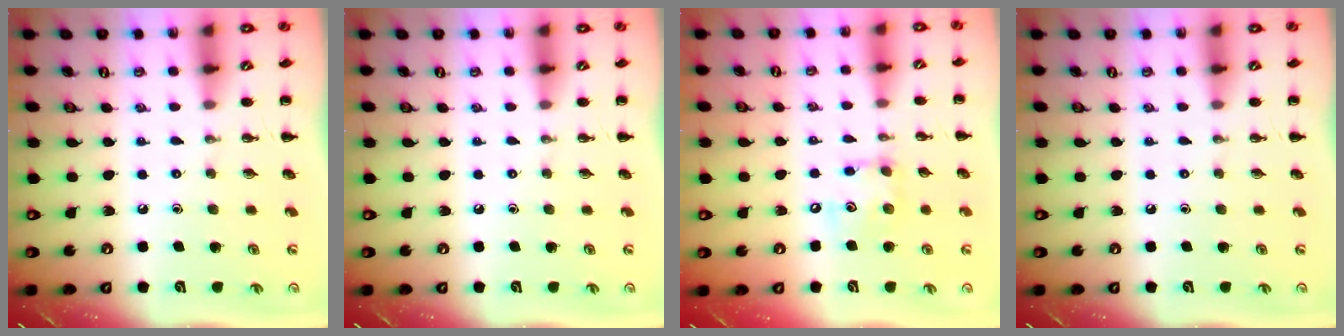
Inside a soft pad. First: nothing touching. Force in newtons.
{"total": 0.0}
{"total": 7.9, "press": 7.9, "slide": 1.0}
{"total": 0.0}